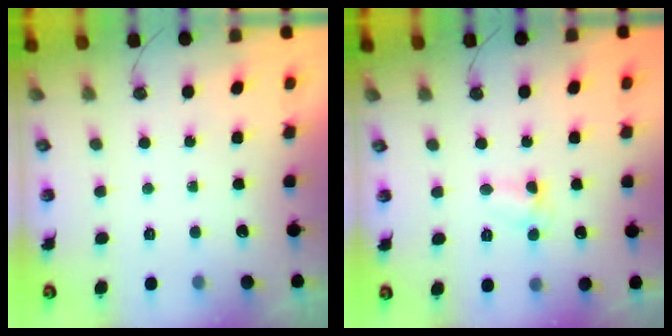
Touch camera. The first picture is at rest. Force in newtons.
{"total": 5.2, "press": 5.2, "slide": 0.6}